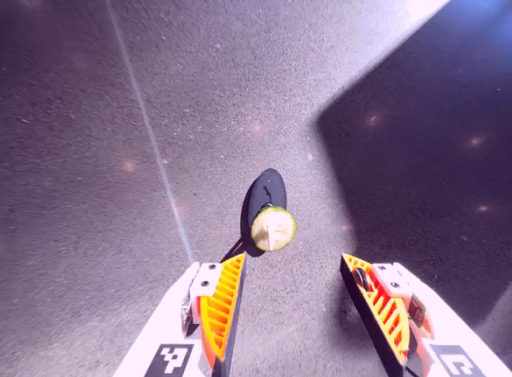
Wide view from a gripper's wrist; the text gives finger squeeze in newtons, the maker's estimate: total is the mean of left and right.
{"total": 0.0}